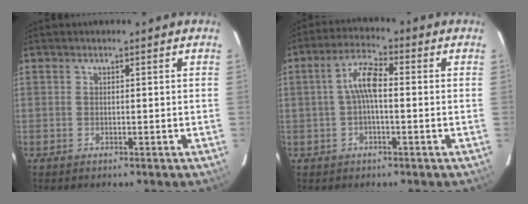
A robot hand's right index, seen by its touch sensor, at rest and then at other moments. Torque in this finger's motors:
{"motor_torque": [0.38, -0.08, 0.32, 0.13]}